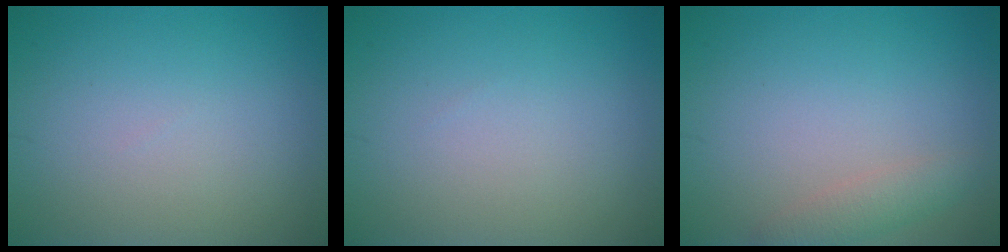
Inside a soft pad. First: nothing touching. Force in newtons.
{"total": 0.0}
{"total": 1.9, "press": 1.9, "slide": 0.1}